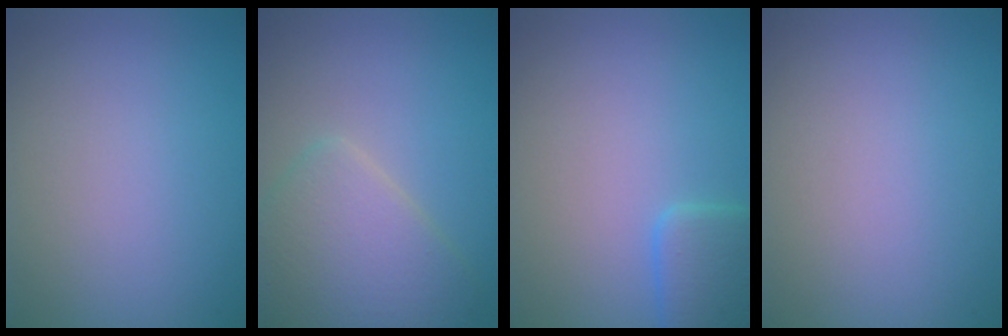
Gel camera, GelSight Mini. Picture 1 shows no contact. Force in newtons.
{"total": 6.2, "press": 6.2, "slide": 0.1}
{"total": 3.2, "press": 3.1, "slide": 0.2}
{"total": 0.0}